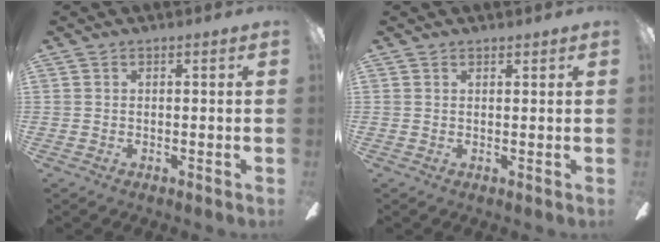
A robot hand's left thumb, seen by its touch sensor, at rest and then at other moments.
{"total": 1.1, "force": [1.0, 0.4, 0.3], "torque": [0.001, -0.003, 0.017]}